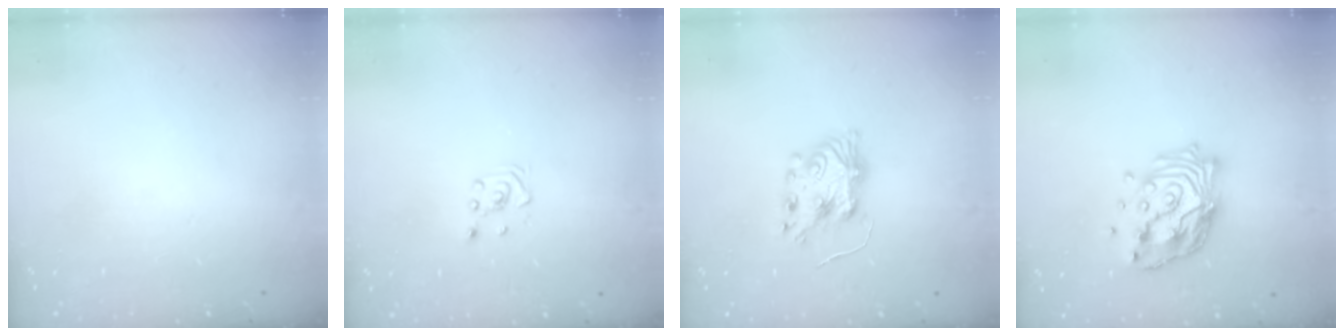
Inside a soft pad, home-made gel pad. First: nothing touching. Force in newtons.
{"total": 2.6, "press": 2.4, "slide": 1.0}
{"total": 8.7, "press": 8.6, "slide": 0.6}
{"total": 14.8, "press": 14.8, "slide": 1.2}